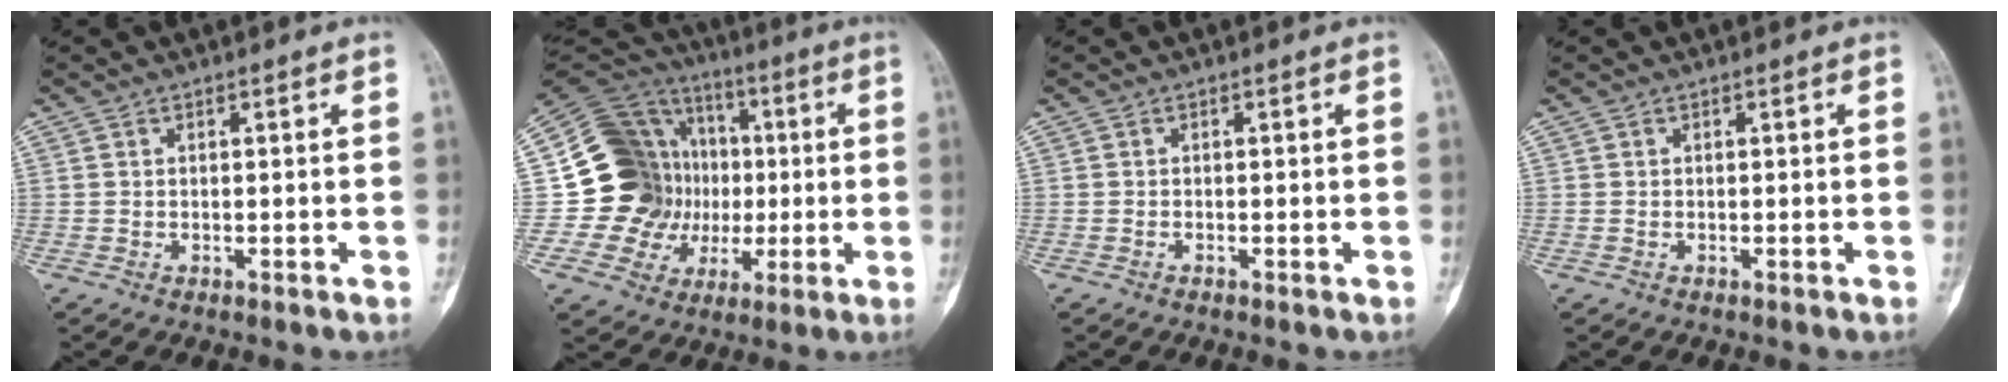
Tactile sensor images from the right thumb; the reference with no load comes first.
{"total": 18.9, "force": [0.1, 17.2, 7.9], "torque": [-0.081, 0.037, 0.014]}
{"total": 0.0}
{"total": 0.0}